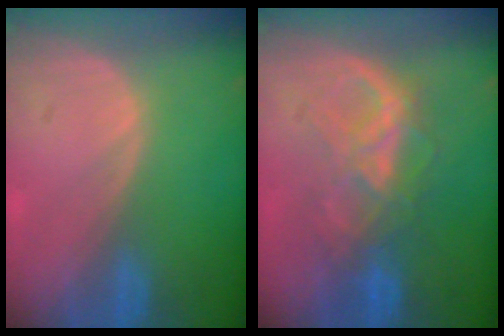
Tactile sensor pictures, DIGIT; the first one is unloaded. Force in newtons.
{"total": 6.5, "press": 6.5, "slide": 0.3}